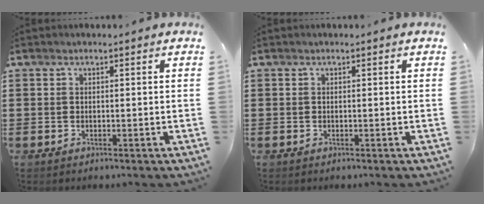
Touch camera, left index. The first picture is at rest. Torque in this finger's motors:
{"motor_torque": [-0.01, 0.00, 0.00, 0.00]}